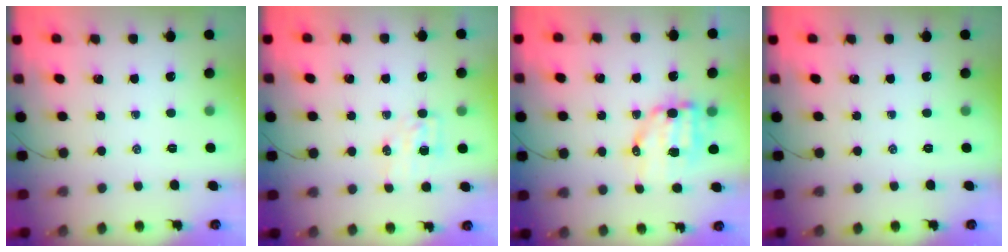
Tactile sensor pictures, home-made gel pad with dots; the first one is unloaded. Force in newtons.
{"total": 4.7, "press": 4.7, "slide": 0.5}
{"total": 9.1, "press": 8.9, "slide": 1.9}
{"total": 0.0}